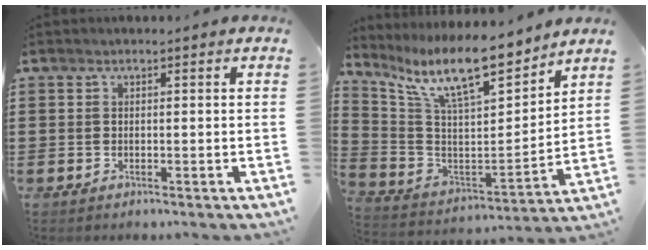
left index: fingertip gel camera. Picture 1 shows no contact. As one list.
[{"total": 12.6, "force": [10.1, 2.1, 7.2], "torque": [-0.168, -0.060, 0.174]}]